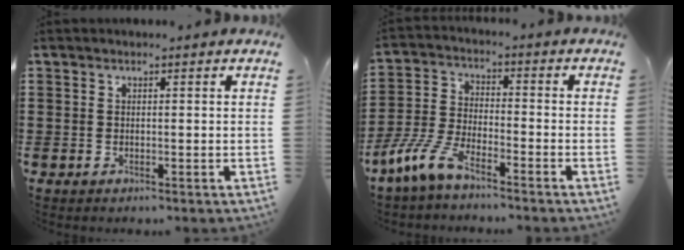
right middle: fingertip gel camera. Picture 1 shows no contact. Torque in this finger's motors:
{"motor_torque": [2.14, 0.00, 0.68, 0.19]}